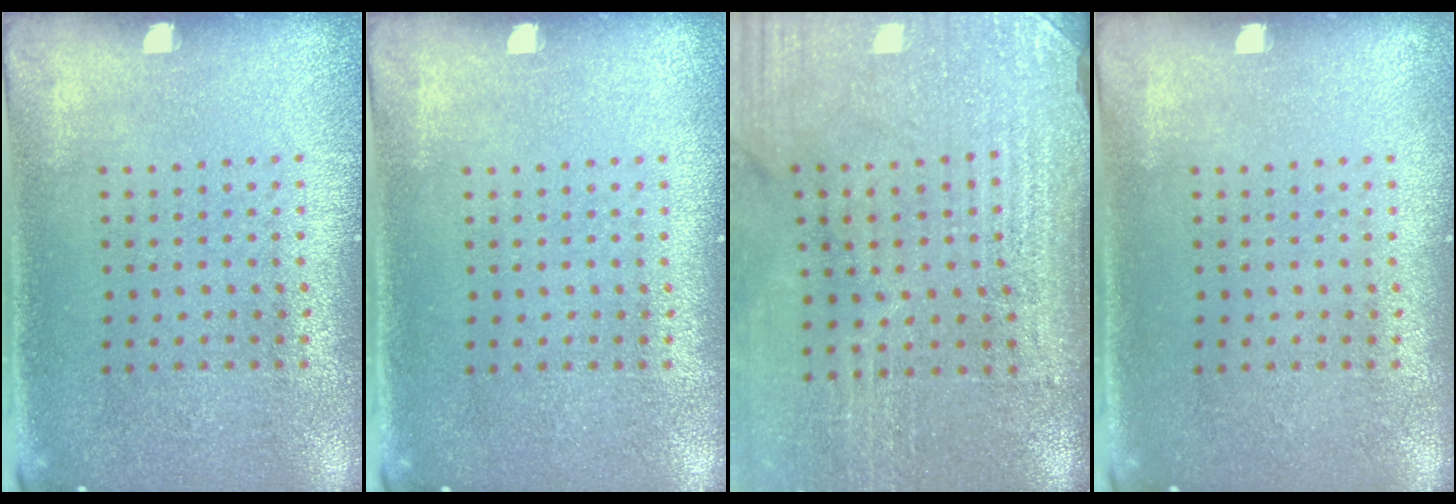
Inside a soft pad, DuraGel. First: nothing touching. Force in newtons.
{"total": 0.0}
{"total": 4.4, "press": 3.9, "slide": 2.2}
{"total": 0.0}